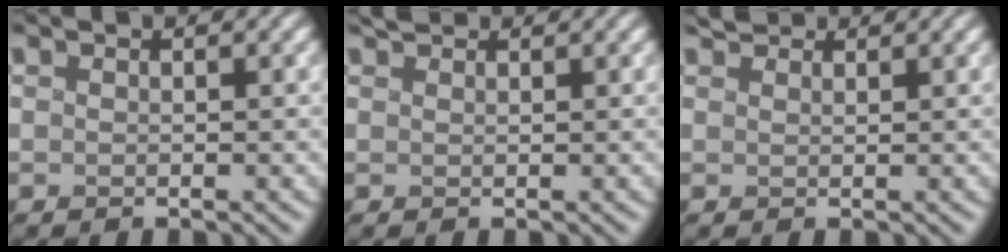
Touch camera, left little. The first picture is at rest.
{"total": 1.5, "force": [1.3, 0.4, 0.4], "torque": [-0.006, 0.009, 0.026]}
{"total": 2.2, "force": [1.9, 0.9, 0.7], "torque": [-0.014, 0.009, 0.034]}